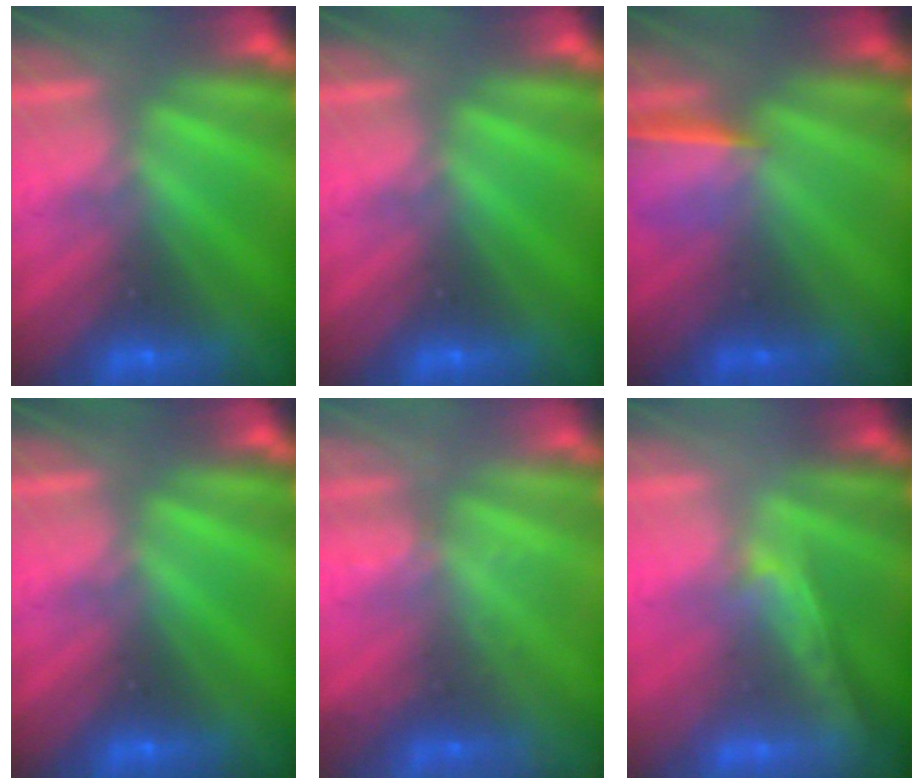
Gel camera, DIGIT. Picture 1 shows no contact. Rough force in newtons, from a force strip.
{"total": 0.0}
{"total": 1.6}
{"total": 0.0}
{"total": 2.3}
{"total": 1.8}